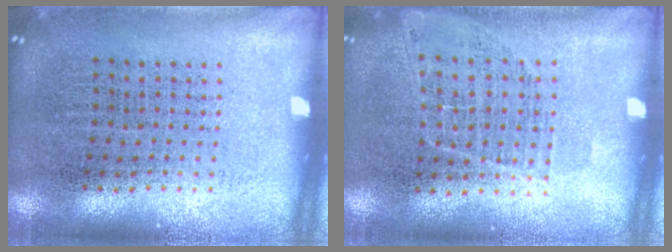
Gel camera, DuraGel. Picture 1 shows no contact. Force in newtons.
{"total": 1.0, "press": 0.9, "slide": 0.6}